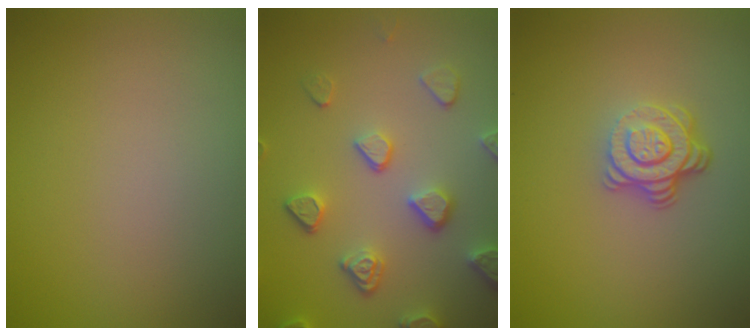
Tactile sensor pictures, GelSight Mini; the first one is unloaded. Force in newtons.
{"total": 4.1, "press": 3.6, "slide": 2.0}
{"total": 4.0, "press": 2.7, "slide": 2.9}